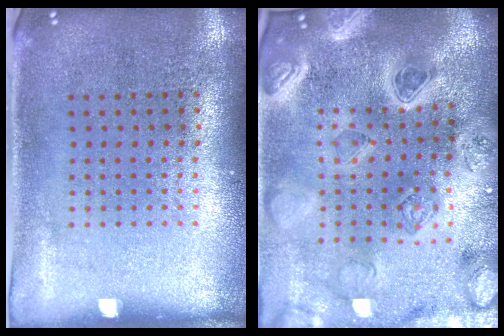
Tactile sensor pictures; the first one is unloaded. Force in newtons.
{"total": 5.0, "press": 4.3, "slide": 2.7}